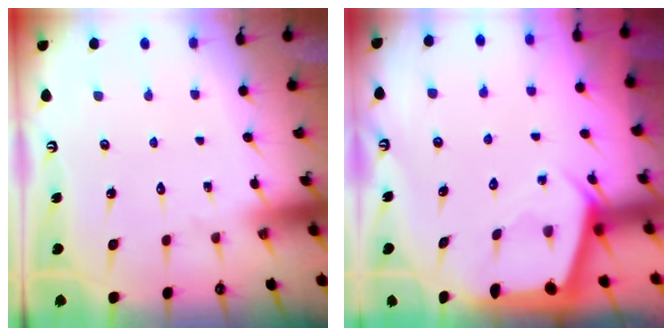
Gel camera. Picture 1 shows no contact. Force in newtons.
{"total": 2.5, "press": 2.5, "slide": 0.3}